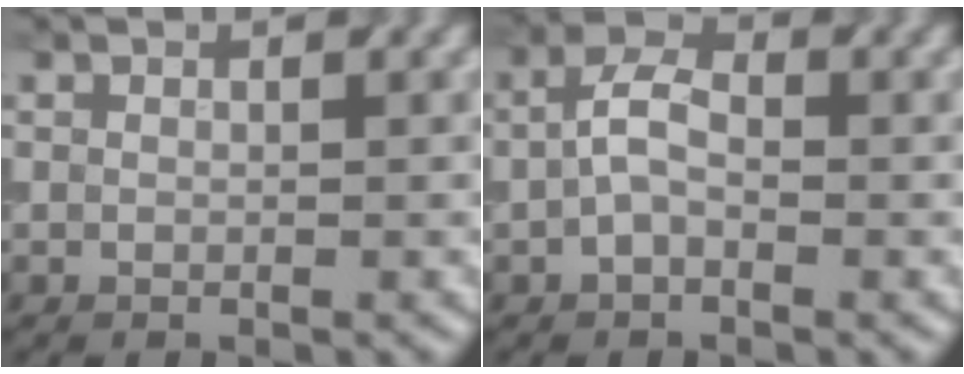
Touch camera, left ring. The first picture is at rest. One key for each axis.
{"total": 3.1, "fx": -0.8, "fy": 1.6, "fz": 2.6, "tx": -0.057, "ty": 0.016, "tz": -0.016}